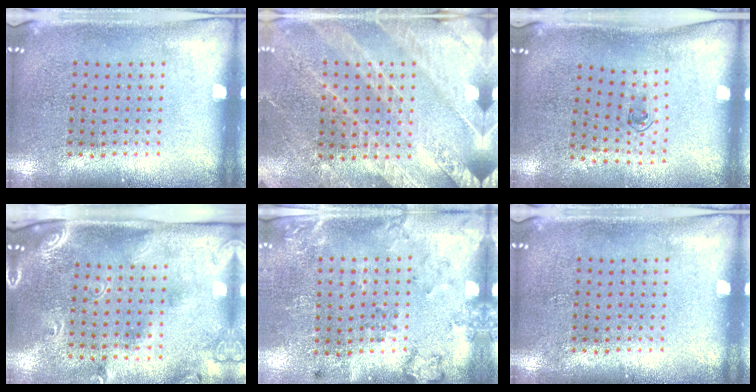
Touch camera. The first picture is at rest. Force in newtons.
{"total": 2.7, "press": 2.7, "slide": 0.5}
{"total": 0.6, "press": 0.4, "slide": 0.5}
{"total": 2.5, "press": 1.7, "slide": 1.8}
{"total": 2.0, "press": 1.4, "slide": 1.5}
{"total": 0.0}